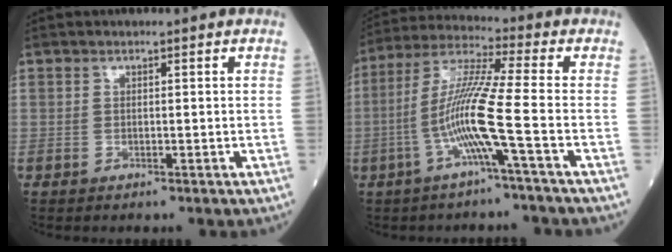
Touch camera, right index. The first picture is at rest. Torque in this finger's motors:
{"motor_torque": [0.28, -0.09, 0.28, 0.20]}